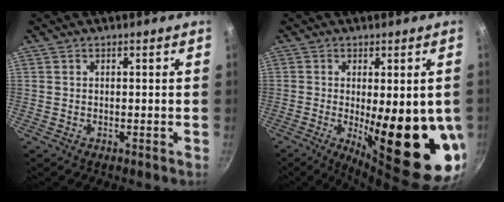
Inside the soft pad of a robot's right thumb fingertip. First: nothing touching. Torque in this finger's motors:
{"motor_torque": [-0.93, 2.24, 2.08, -0.47, 0.15]}